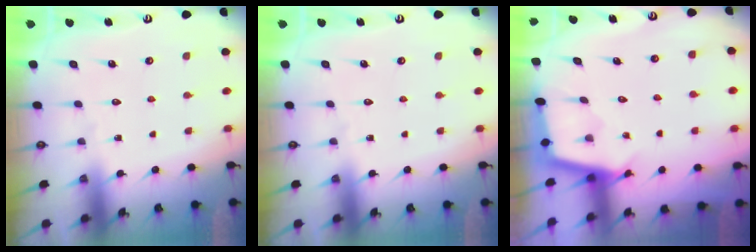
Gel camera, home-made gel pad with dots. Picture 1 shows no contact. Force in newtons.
{"total": 0.0}
{"total": 2.2, "press": 2.2, "slide": 0.1}